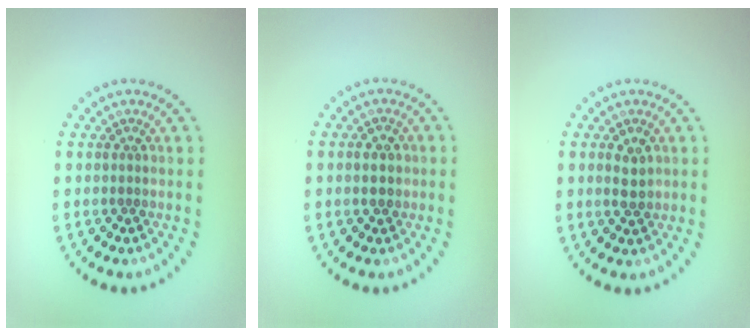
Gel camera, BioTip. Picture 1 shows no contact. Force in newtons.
{"total": 1.7, "press": 1.7, "slide": 0.3}
{"total": 2.0, "press": 2.0, "slide": 0.1}